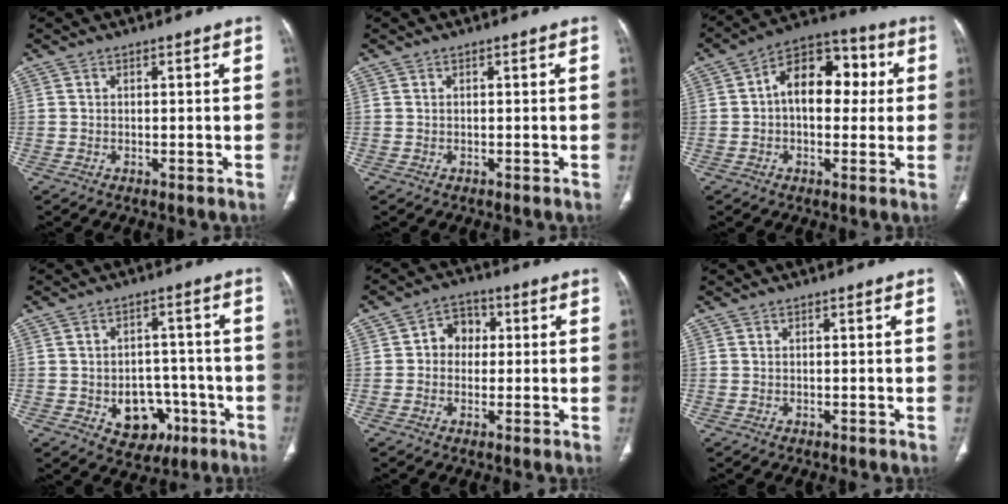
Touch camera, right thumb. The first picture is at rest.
{"total": 0.0}
{"total": 13.8, "force": [1.7, 8.8, 10.5], "torque": [-0.119, 0.033, 0.013]}
{"total": 9.7, "force": [-3.6, 7.3, 5.2], "torque": [-0.034, 0.030, -0.038]}
{"total": 5.9, "force": [0.6, 5.0, 3.1], "torque": [-0.017, 0.014, -0.001]}
{"total": 0.0}